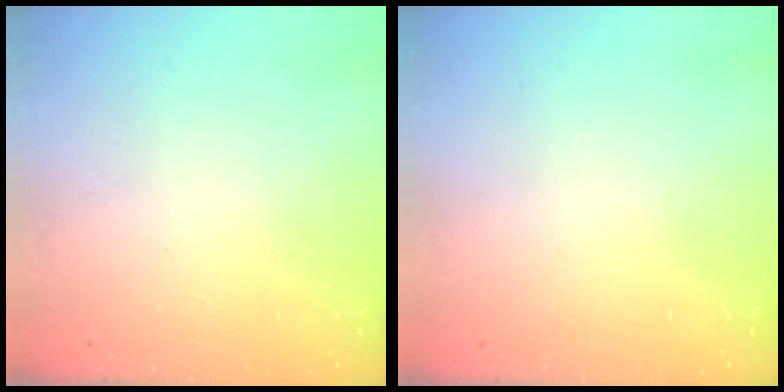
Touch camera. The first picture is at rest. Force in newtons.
{"total": 0.0}